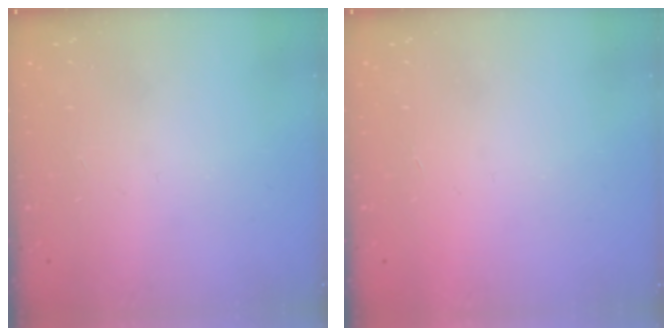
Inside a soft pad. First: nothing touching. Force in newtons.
{"total": 1.5, "press": 1.5, "slide": 0.1}